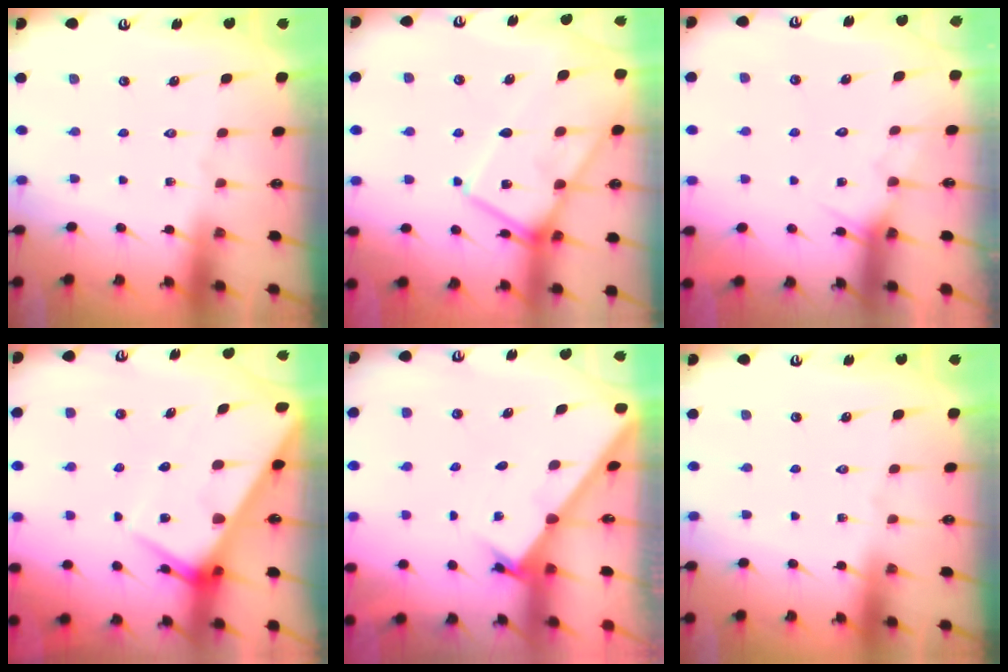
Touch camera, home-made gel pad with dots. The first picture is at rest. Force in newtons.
{"total": 12.3, "press": 12.3, "slide": 0.9}
{"total": 6.6, "press": 6.6, "slide": 0.5}
{"total": 7.3, "press": 7.2, "slide": 0.5}
{"total": 1.7, "press": 1.7, "slide": 0.1}
{"total": 0.0}